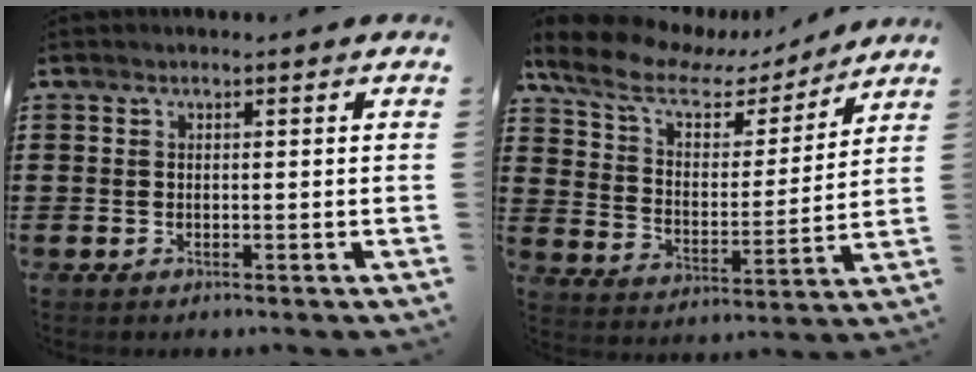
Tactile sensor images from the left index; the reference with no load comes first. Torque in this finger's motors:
{"motor_torque": [2.14, 0.00, 0.66, 0.21]}